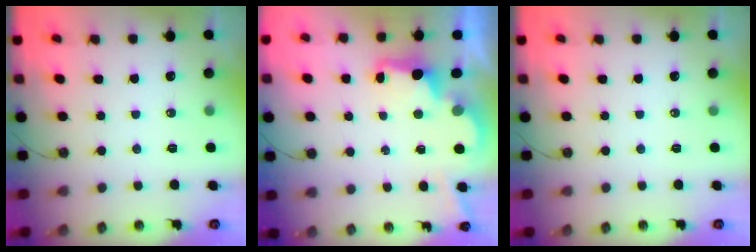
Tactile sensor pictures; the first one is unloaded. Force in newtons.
{"total": 2.7, "press": 2.6, "slide": 0.8}
{"total": 0.0}